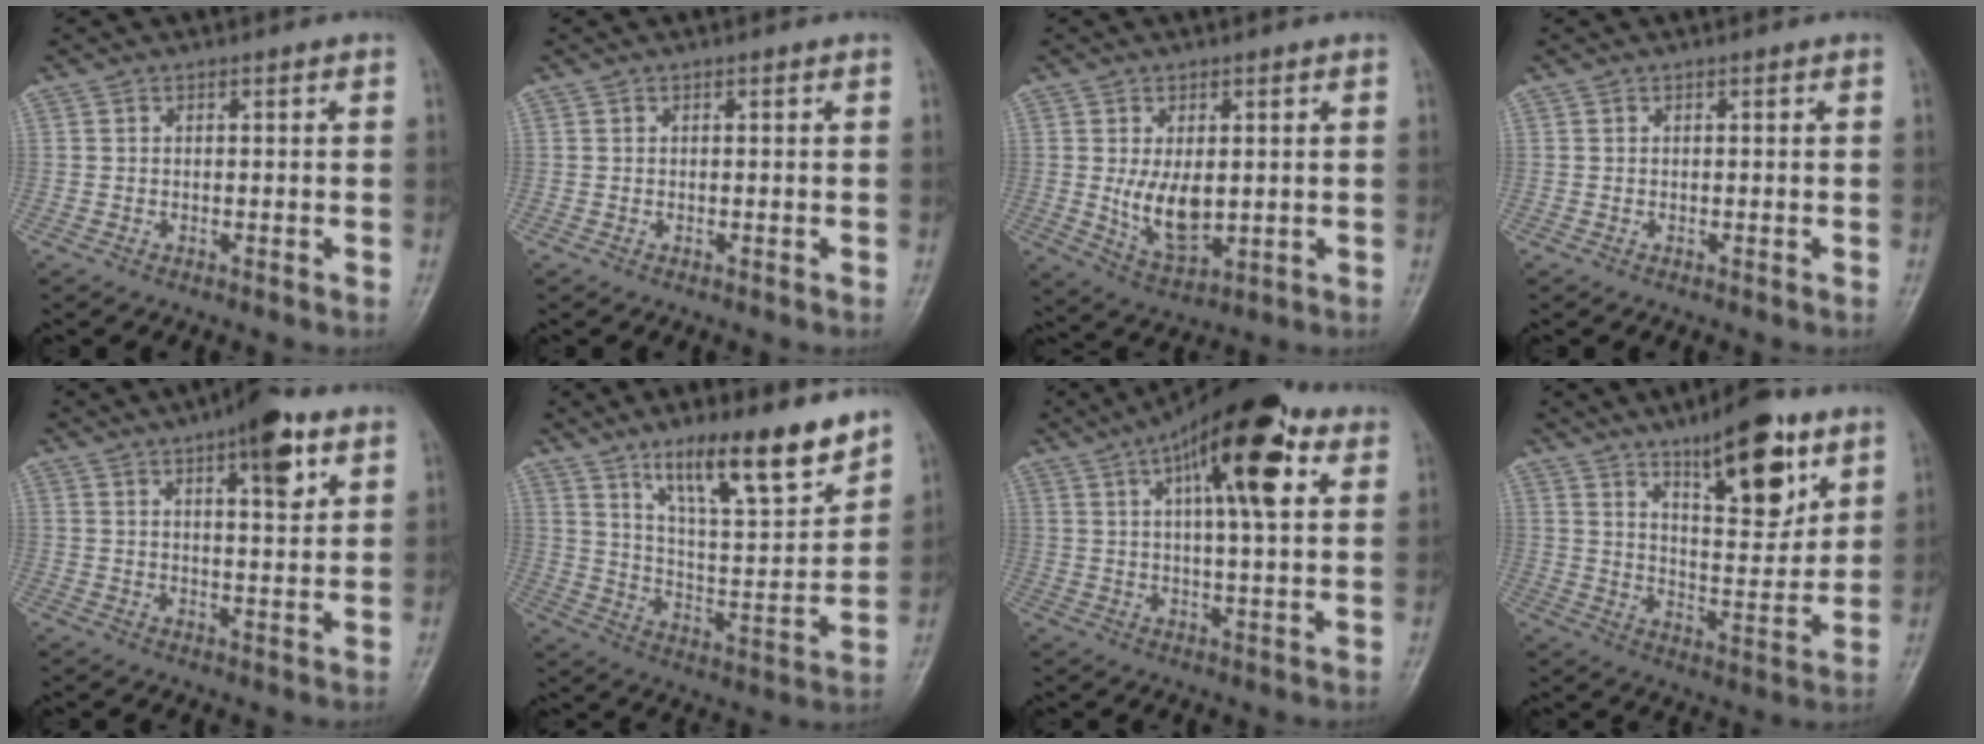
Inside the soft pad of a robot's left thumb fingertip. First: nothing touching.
{"total": 0.0}
{"total": 8.3, "force": [0.4, 4.6, 6.9], "torque": [-0.107, -0.019, 0.021]}
{"total": 0.0}
{"total": 9.5, "force": [5.0, 2.9, 7.5], "torque": [-0.093, -0.021, 0.069]}
{"total": 17.1, "force": [12.0, 3.9, 11.5], "torque": [-0.160, -0.076, 0.210]}
{"total": 17.3, "force": [7.2, 5.6, 14.7], "torque": [-0.206, 0.000, 0.103]}
{"total": 15.8, "force": [9.3, 5.5, 11.5], "torque": [-0.137, -0.057, 0.150]}